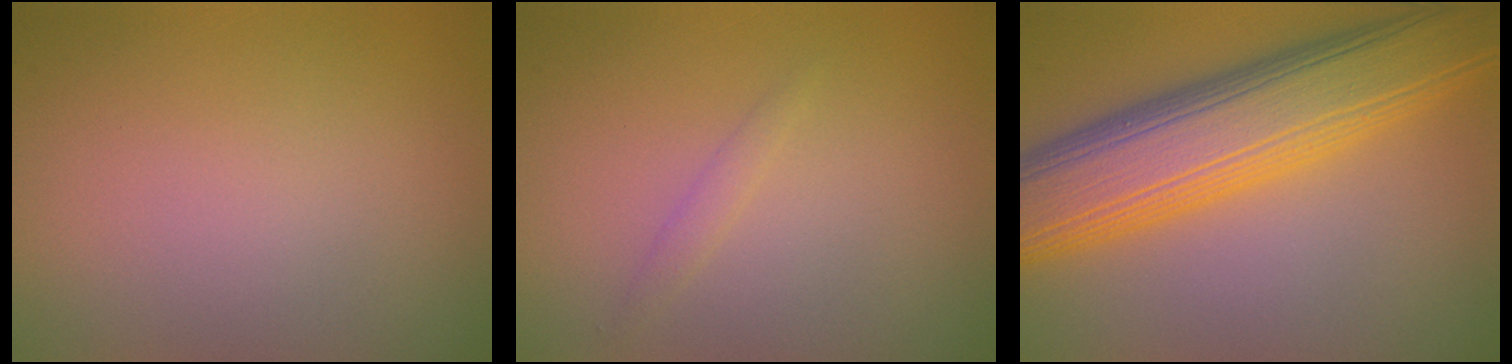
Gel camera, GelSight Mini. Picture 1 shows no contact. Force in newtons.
{"total": 0.8, "press": 0.8, "slide": 0.0}
{"total": 11.0, "press": 11.0, "slide": 0.1}